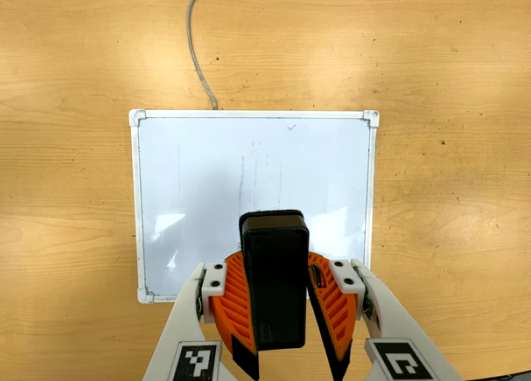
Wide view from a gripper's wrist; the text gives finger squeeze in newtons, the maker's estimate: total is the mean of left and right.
{"total": 10.0, "left": 10.4, "right": 9.7}